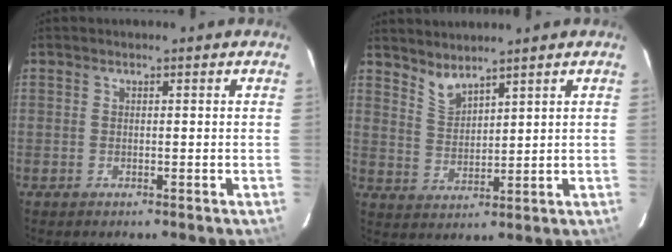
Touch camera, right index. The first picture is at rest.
{"total": 4.4, "force": [4.0, 0.8, 1.6], "torque": [-0.031, -0.005, 0.080]}